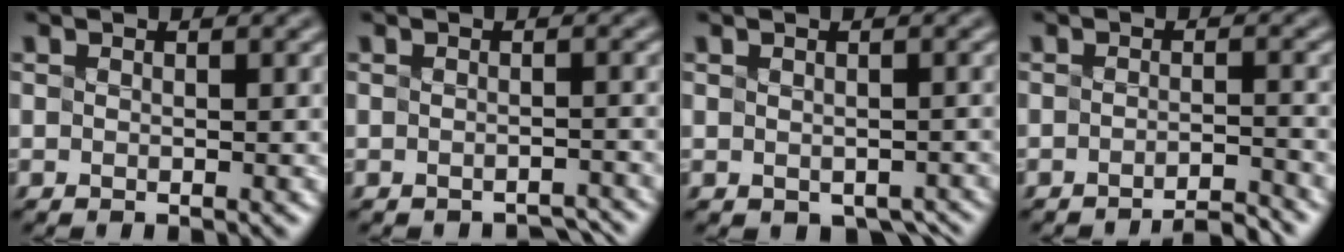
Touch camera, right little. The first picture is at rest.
{"total": 1.6, "force": [-1.5, 0.2, 0.1], "torque": [0.001, 0.000, -0.019]}
{"total": 2.7, "force": [-1.4, 1.6, 1.6], "torque": [-0.015, -0.015, -0.010]}
{"total": 3.3, "force": [-3.0, 0.4, 1.3], "torque": [-0.009, 0.005, -0.049]}